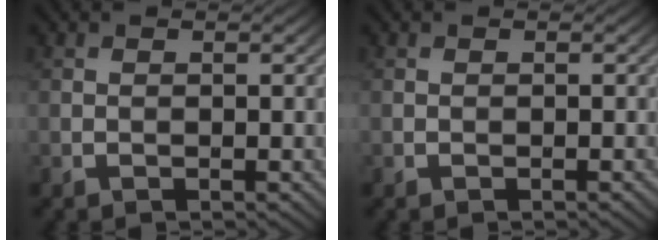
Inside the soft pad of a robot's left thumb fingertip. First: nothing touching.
{"total": 0.0}